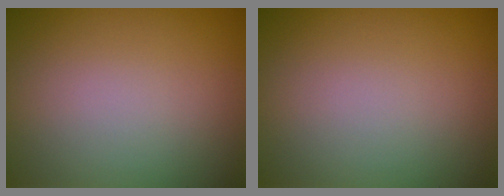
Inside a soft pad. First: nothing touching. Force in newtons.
{"total": 0.0}